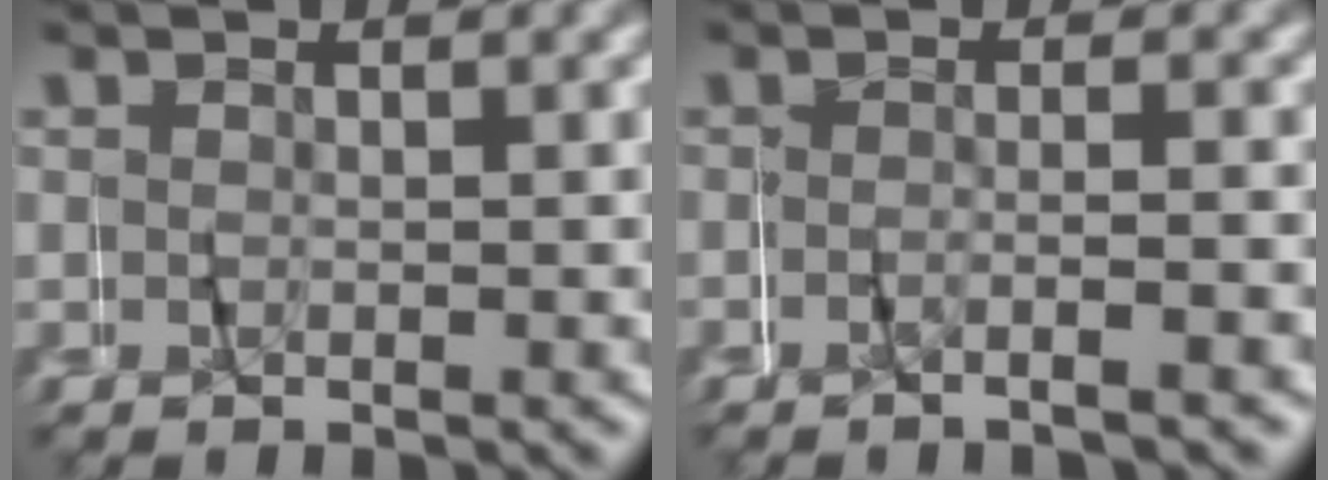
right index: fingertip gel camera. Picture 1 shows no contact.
{"total": 1.7, "force": [-1.5, -0.7, 0.4], "torque": [-0.019, 0.007, -0.030]}